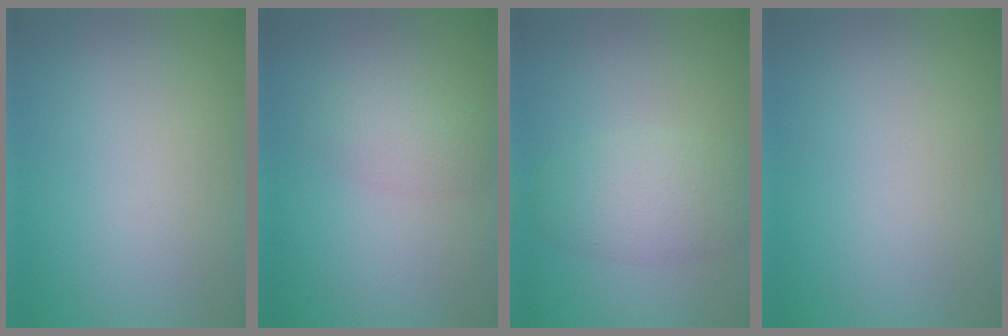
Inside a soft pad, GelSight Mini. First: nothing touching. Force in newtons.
{"total": 2.0, "press": 2.0, "slide": 0.1}
{"total": 4.1, "press": 4.1, "slide": 0.1}
{"total": 0.0}